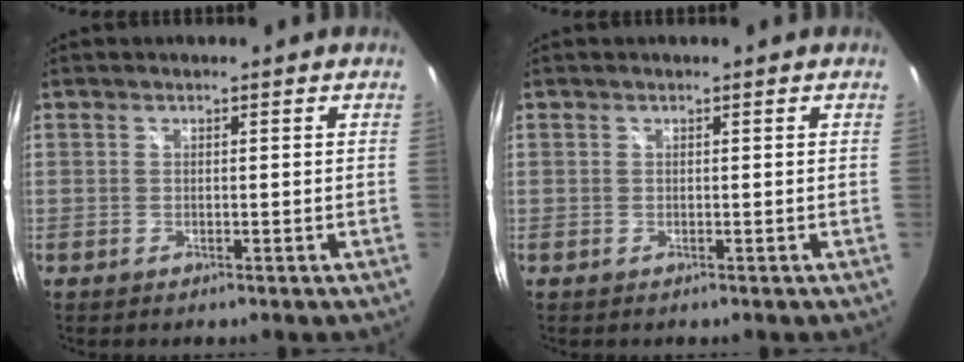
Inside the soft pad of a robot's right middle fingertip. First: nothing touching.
{"total": 0.0}